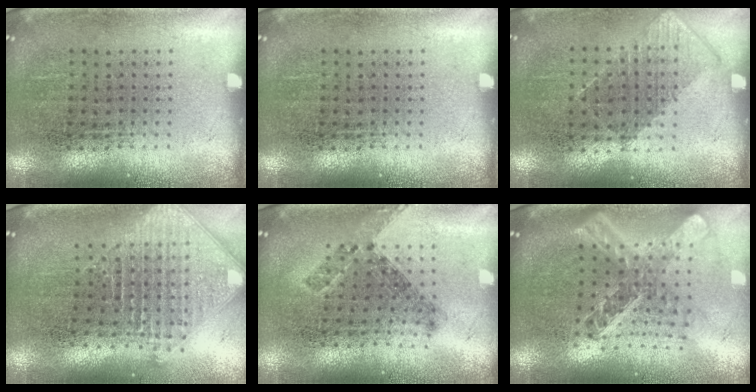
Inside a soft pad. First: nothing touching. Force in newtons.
{"total": 0.0}
{"total": 0.9, "press": 0.7, "slide": 0.4}
{"total": 2.5, "press": 1.9, "slide": 1.6}
{"total": 0.8, "press": 0.7, "slide": 0.4}
{"total": 2.4, "press": 1.9, "slide": 1.5}